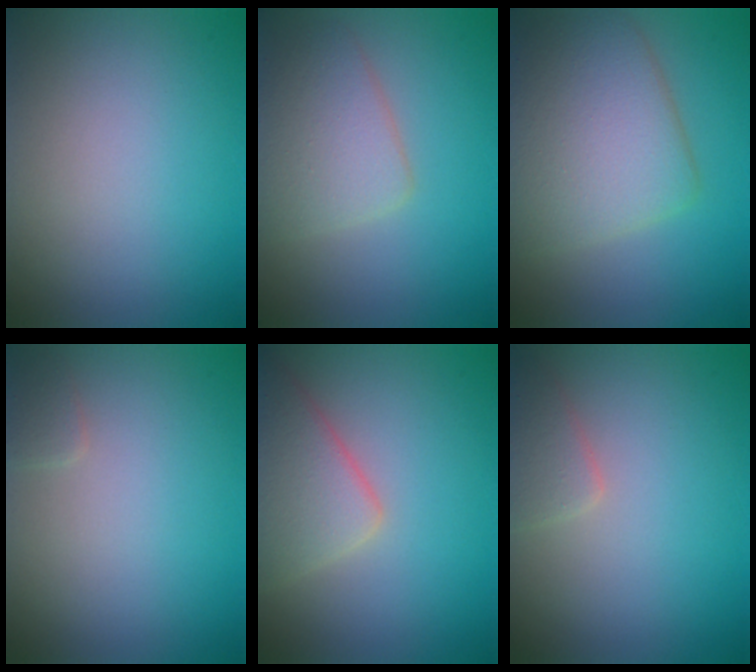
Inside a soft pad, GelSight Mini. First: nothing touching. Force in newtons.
{"total": 4.1, "press": 4.1, "slide": 0.1}
{"total": 7.3, "press": 7.3, "slide": 0.3}
{"total": 0.8, "press": 0.8, "slide": 0.1}
{"total": 4.7, "press": 4.7, "slide": 0.1}
{"total": 1.8, "press": 1.8, "slide": 0.1}